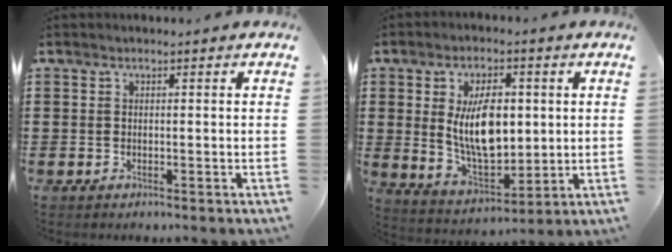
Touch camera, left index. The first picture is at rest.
{"total": 10.1, "force": [1.5, 5.5, 8.3], "torque": [-0.150, 0.000, 0.023]}